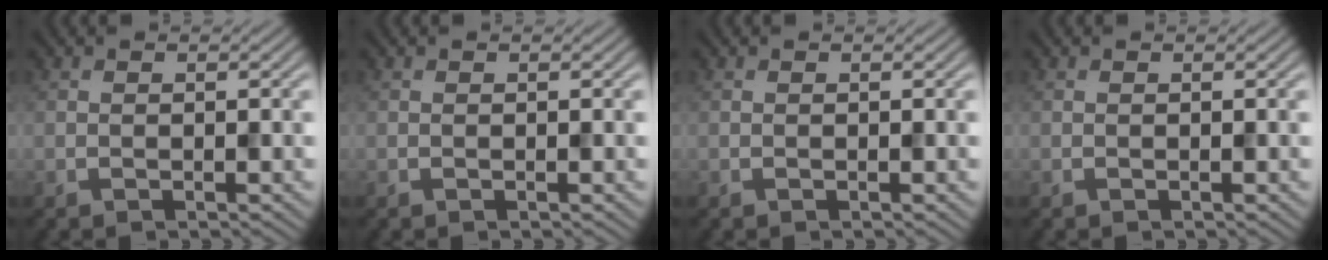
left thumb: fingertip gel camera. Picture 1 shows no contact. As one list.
[{"total": 0.0}, {"total": 0.0}, {"total": 0.0}]